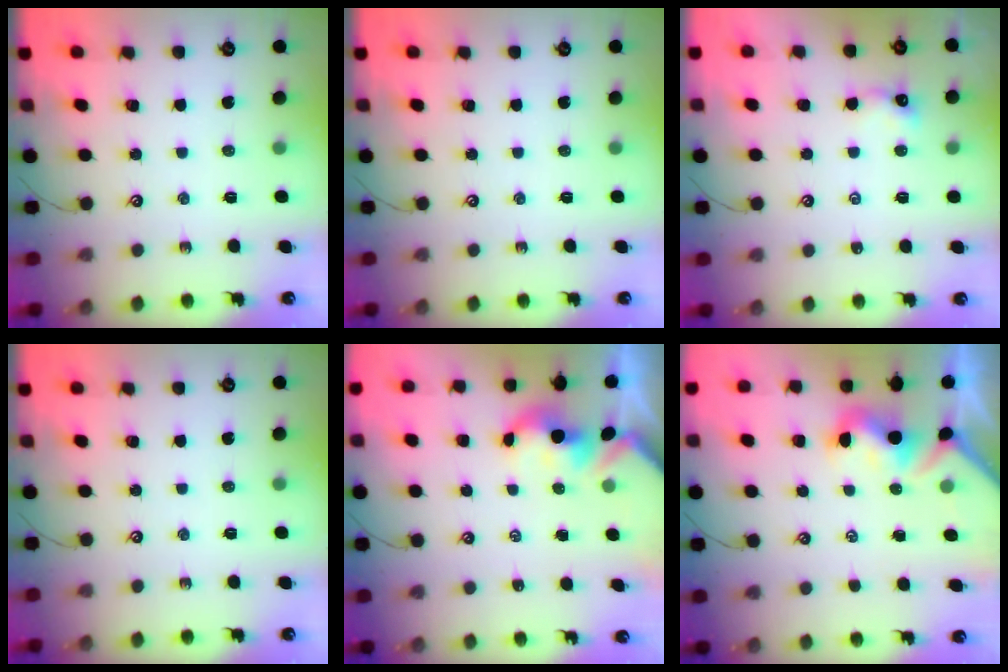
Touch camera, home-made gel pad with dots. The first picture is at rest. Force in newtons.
{"total": 0.0}
{"total": 1.6, "press": 1.6, "slide": 0.4}
{"total": 0.0}
{"total": 1.6, "press": 1.6, "slide": 0.1}
{"total": 1.6, "press": 1.5, "slide": 0.7}